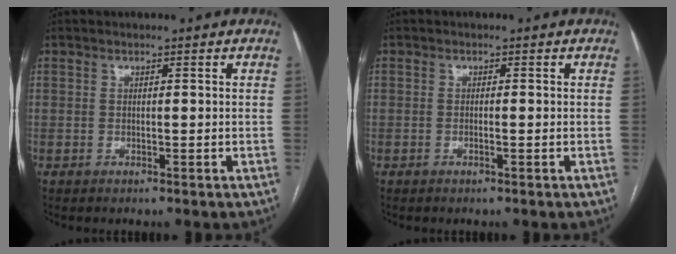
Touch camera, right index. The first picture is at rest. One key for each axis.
{"total": 0.5, "fx": -0.2, "fy": 0.0, "fz": 0.5, "tx": -0.009, "ty": 0.002, "tz": 0.000}